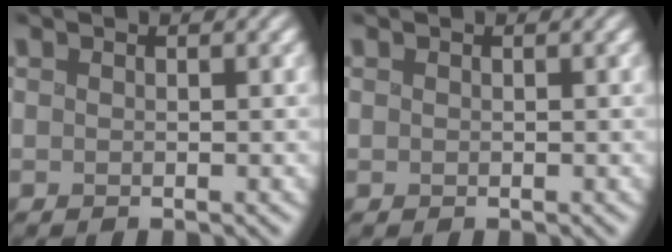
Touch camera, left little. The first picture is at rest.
{"total": 0.0}